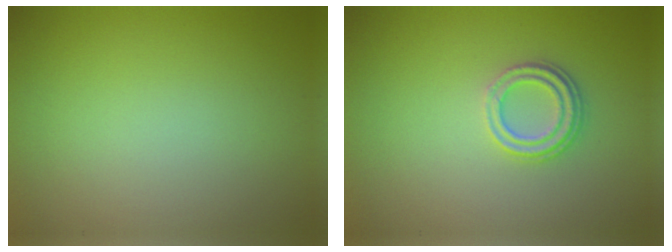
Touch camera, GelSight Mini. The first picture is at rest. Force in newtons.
{"total": 2.4, "press": 2.0, "slide": 1.3}